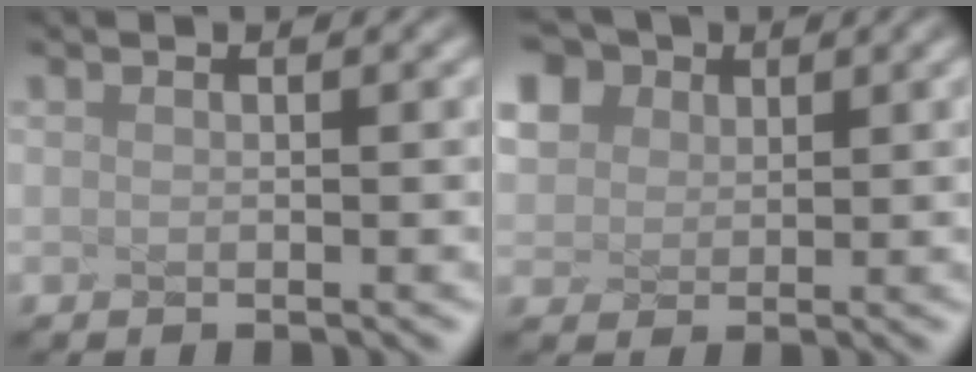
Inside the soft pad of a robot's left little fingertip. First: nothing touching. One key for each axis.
{"total": 5.8, "fx": 3.3, "fy": 4.2, "fz": 2.2, "tx": -0.118, "ty": 0.023, "tz": 0.095}